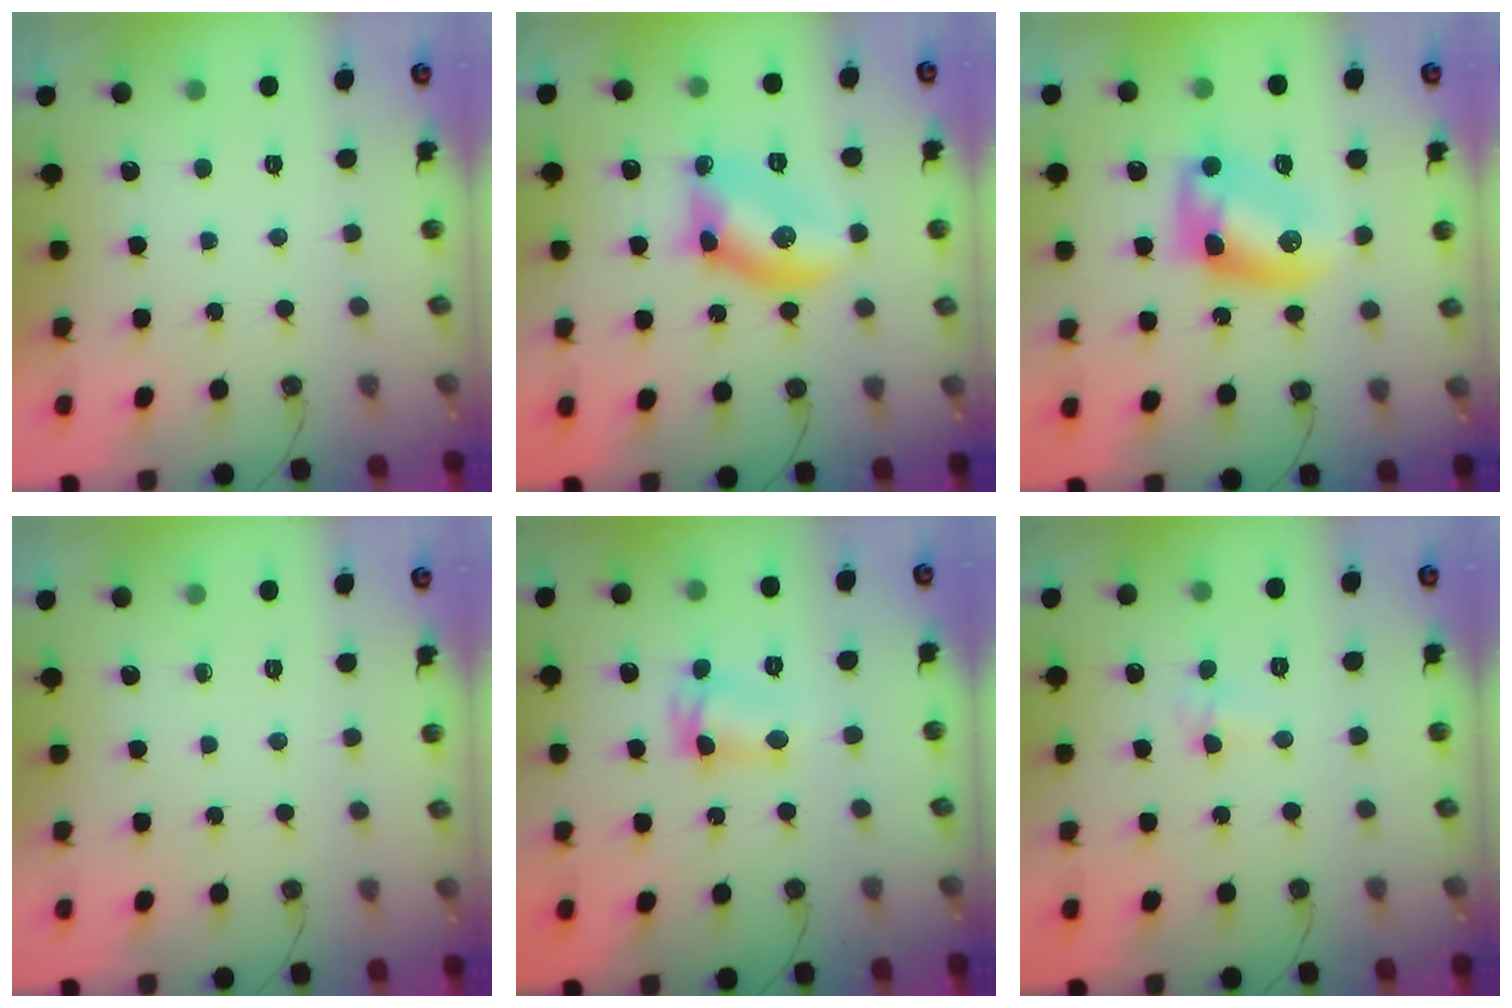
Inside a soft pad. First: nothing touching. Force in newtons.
{"total": 11.7, "press": 11.7, "slide": 0.5}
{"total": 10.7, "press": 10.7, "slide": 0.4}
{"total": 0.0}
{"total": 6.4, "press": 6.3, "slide": 1.3}
{"total": 3.0, "press": 2.9, "slide": 0.7}